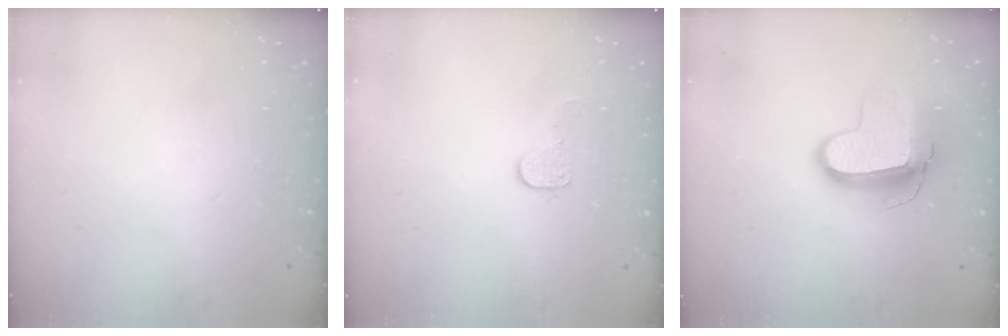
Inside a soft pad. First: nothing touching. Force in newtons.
{"total": 6.4, "press": 6.4, "slide": 0.4}
{"total": 11.1, "press": 11.0, "slide": 1.3}